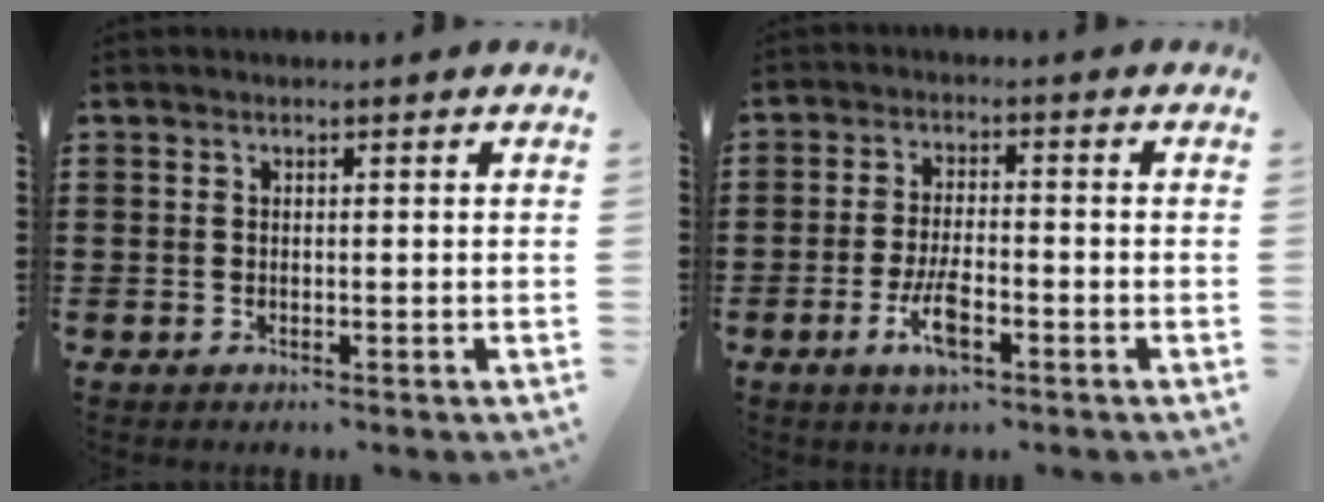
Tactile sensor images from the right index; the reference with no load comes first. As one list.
[{"total": 5.7, "force": [-2.4, 1.8, 4.8], "torque": [-0.105, -0.003, -0.048]}]